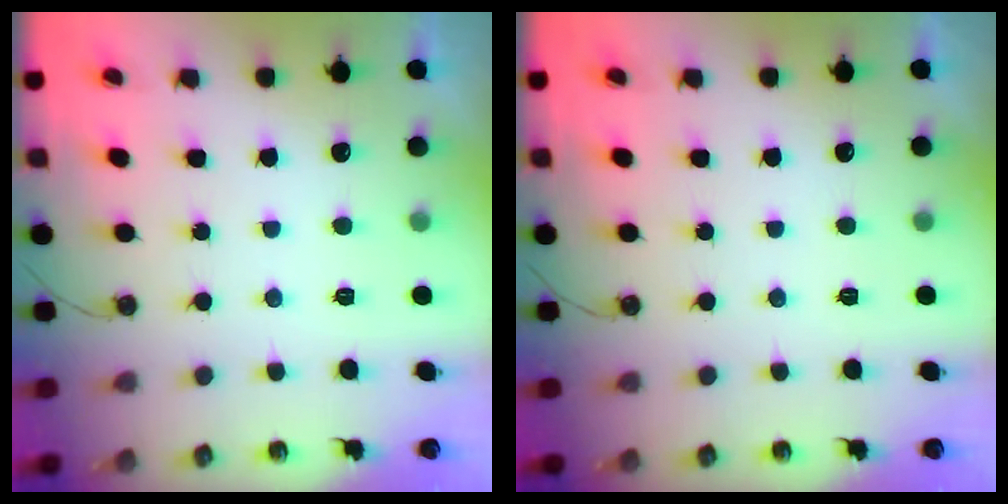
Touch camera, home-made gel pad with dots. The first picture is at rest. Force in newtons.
{"total": 0.0}